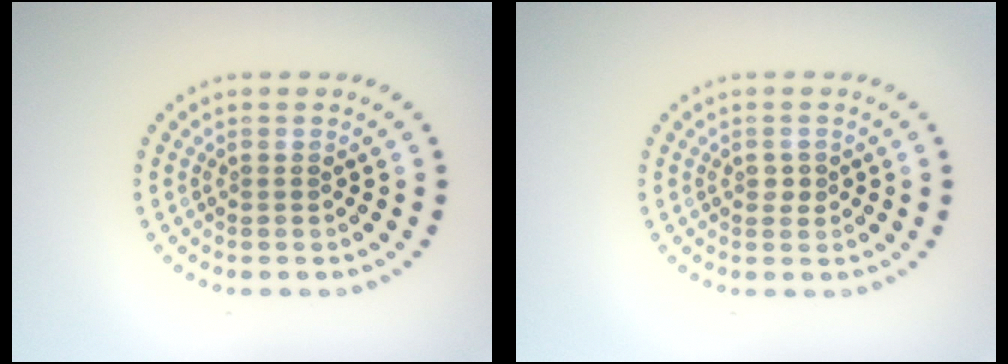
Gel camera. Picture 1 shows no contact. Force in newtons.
{"total": 1.0, "press": 1.0, "slide": 0.1}